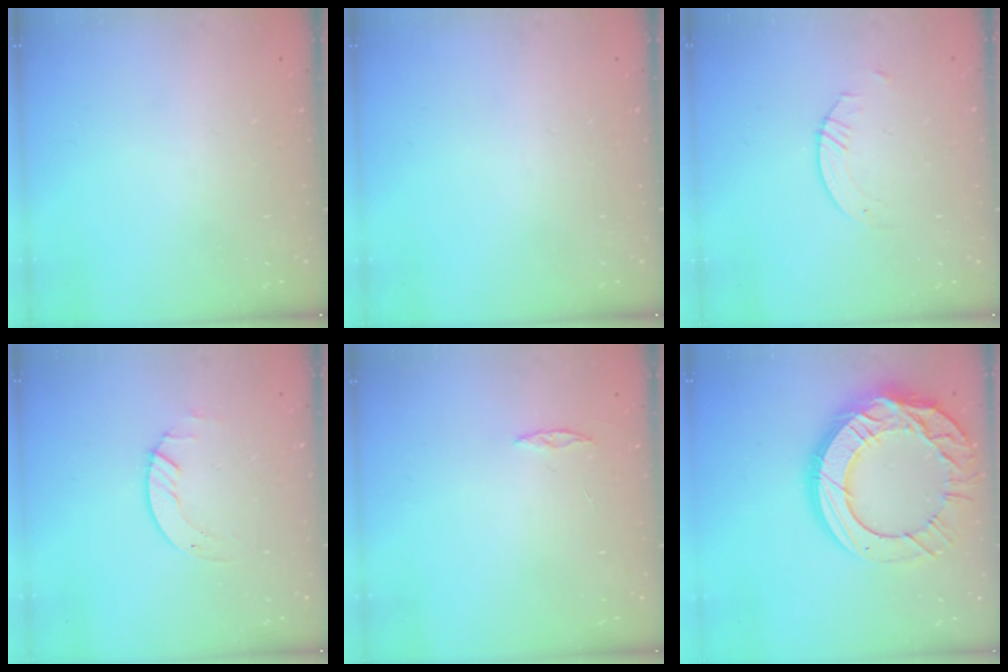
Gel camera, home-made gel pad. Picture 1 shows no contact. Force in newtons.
{"total": 0.0}
{"total": 0.8, "press": 0.8, "slide": 0.2}
{"total": 2.0, "press": 2.0, "slide": 0.2}
{"total": 2.0, "press": 2.0, "slide": 0.2}
{"total": 24.9, "press": 24.8, "slide": 2.4}